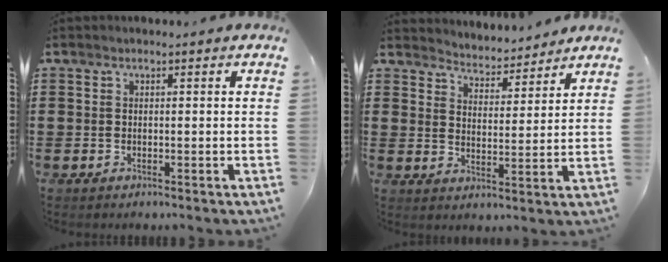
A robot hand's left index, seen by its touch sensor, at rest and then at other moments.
{"total": 3.9, "force": [3.9, 0.2, -0.5], "torque": [-0.011, -0.027, 0.066]}